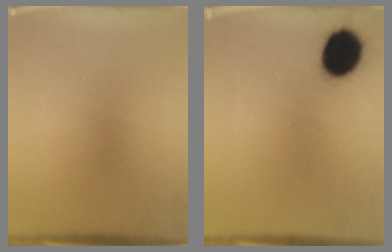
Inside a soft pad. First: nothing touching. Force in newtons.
{"total": 11.2}